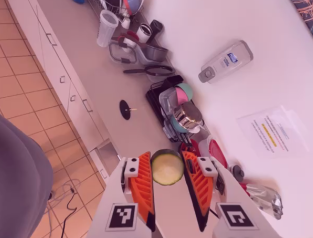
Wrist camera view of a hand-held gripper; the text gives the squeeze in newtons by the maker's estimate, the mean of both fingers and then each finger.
{"total": 7.8, "left": 7.8, "right": 7.9}